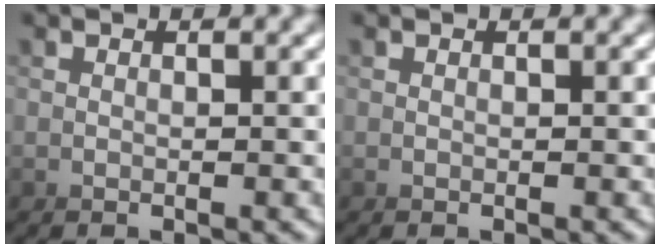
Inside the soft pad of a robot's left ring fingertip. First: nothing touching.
{"total": 0.0}